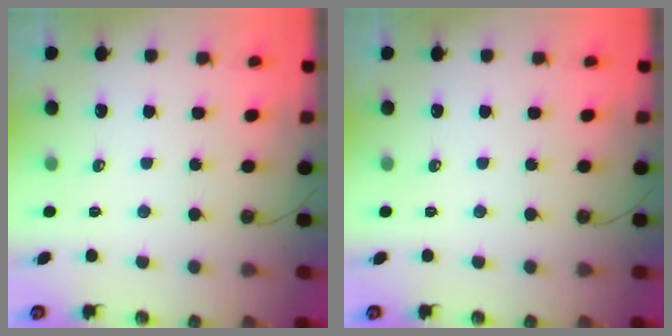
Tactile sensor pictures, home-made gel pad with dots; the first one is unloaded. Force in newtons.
{"total": 0.0}